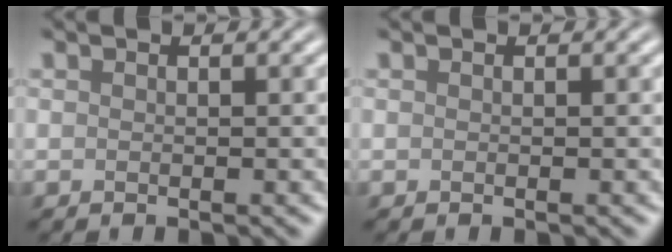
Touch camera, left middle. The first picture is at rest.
{"total": 0.0}